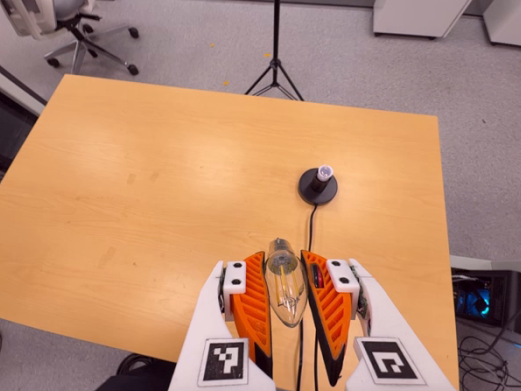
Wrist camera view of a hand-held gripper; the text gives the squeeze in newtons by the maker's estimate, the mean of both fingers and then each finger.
{"total": 20.0, "left": 21.4, "right": 18.7}